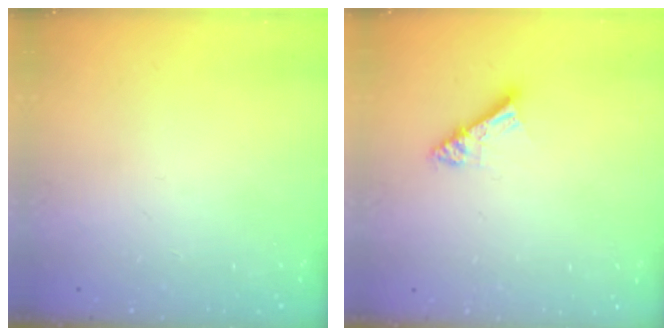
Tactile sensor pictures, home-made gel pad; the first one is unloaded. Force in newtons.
{"total": 7.2, "press": 7.2, "slide": 0.5}